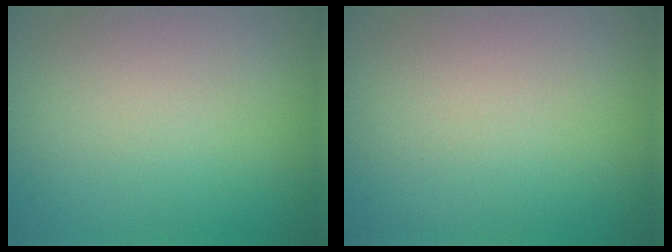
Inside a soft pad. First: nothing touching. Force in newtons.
{"total": 0.0}